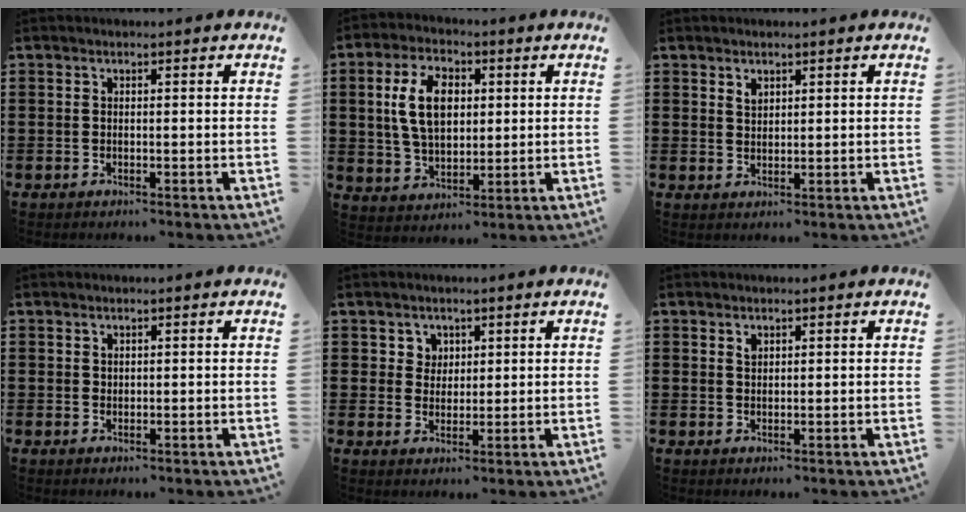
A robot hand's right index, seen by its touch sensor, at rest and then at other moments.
{"total": 9.3, "force": [1.6, 5.7, 7.2], "torque": [-0.164, 0.009, 0.021]}
{"total": 1.5, "force": [1.1, 0.9, 0.5], "torque": [-0.012, 0.003, 0.021]}
{"total": 0.8, "force": [0.5, 0.5, 0.2], "torque": [-0.005, 0.002, 0.010]}
{"total": 3.0, "force": [1.5, 2.6, 0.3], "torque": [-0.010, 0.008, 0.026]}
{"total": 1.1, "force": [0.8, 0.6, 0.4], "torque": [-0.002, -0.002, 0.013]}